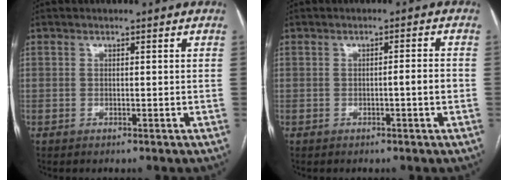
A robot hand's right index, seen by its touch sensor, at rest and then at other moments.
{"total": 2.3, "force": [-0.7, -0.1, 2.2], "torque": [-0.029, 0.001, -0.012]}